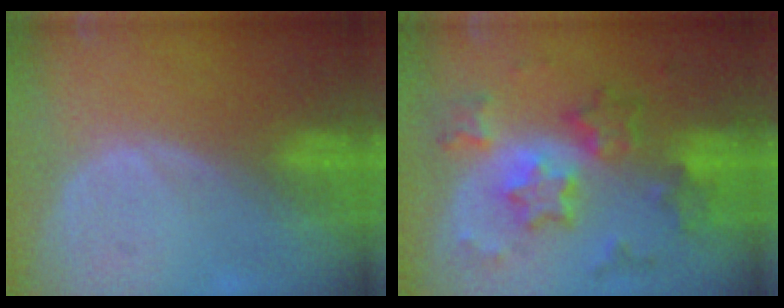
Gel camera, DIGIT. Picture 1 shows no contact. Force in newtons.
{"total": 9.5, "press": 9.5, "slide": 0.8}